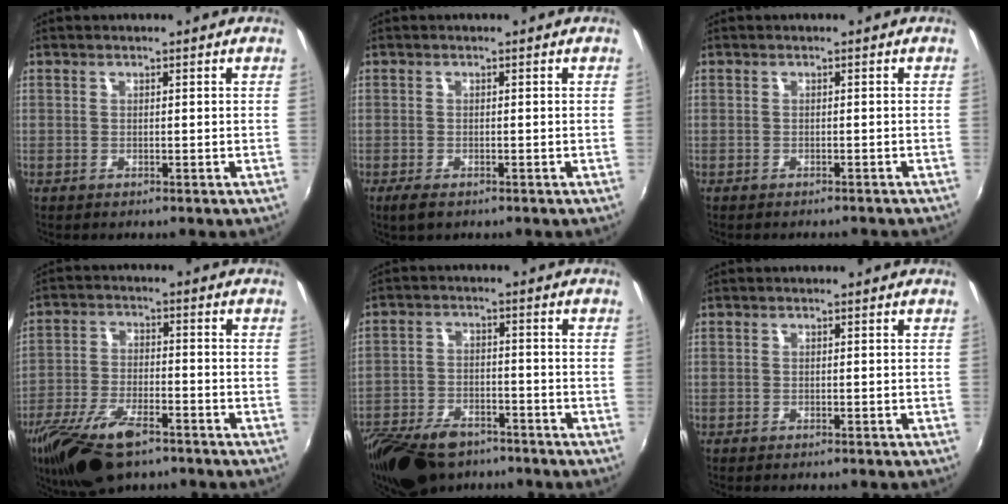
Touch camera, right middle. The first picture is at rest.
{"total": 2.5, "force": [-1.7, 0.9, 1.7], "torque": [-0.036, -0.008, -0.029]}
{"total": 3.6, "force": [-3.3, 0.8, 1.3], "torque": [-0.026, -0.011, -0.042]}
{"total": 15.4, "force": [-10.4, 6.1, 9.6], "torque": [-0.209, -0.029, -0.191]}
{"total": 15.6, "force": [-11.5, 7.3, 7.5], "torque": [-0.181, -0.019, -0.198]}
{"total": 0.8, "force": [-0.8, 0.1, 0.3], "torque": [-0.007, -0.004, -0.012]}